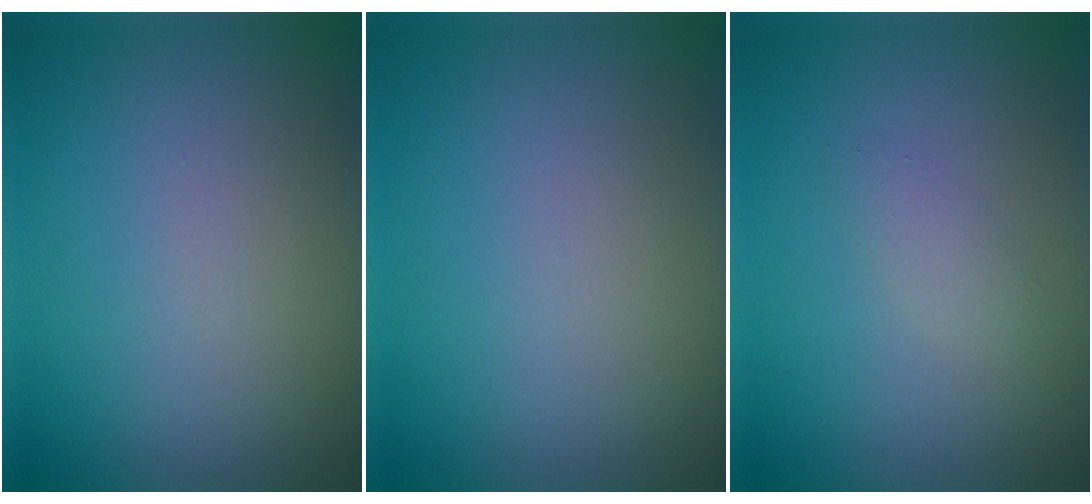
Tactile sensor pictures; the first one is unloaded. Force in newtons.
{"total": 0.0}
{"total": 1.1, "press": 1.1, "slide": 0.1}